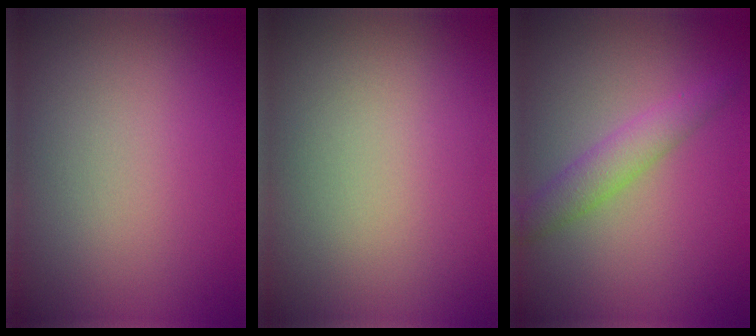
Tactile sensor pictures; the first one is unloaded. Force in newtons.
{"total": 0.0}
{"total": 2.9, "press": 2.9, "slide": 0.1}